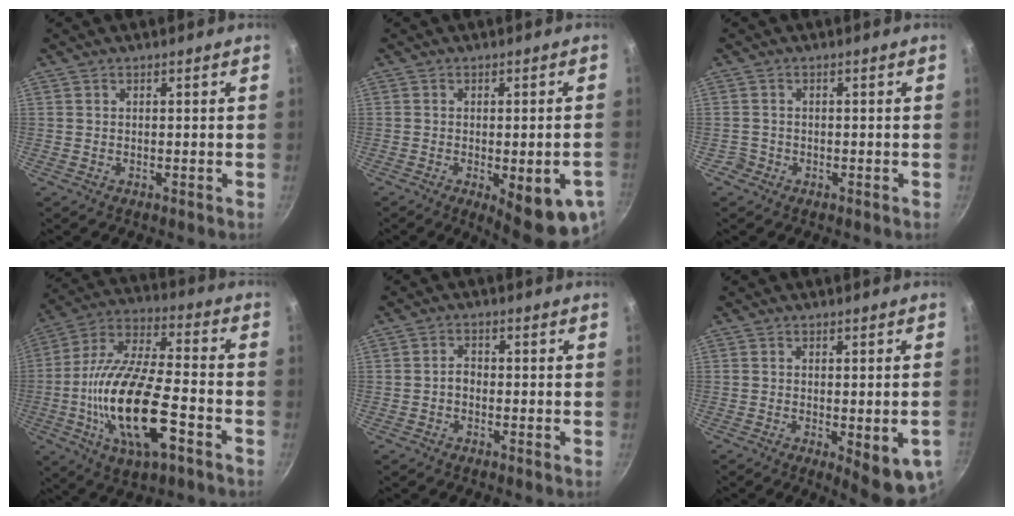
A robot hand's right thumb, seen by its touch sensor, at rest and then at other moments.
{"total": 13.3, "force": [-4.5, 4.0, 11.8], "torque": [-0.122, -0.001, -0.048]}
{"total": 1.5, "force": [-0.8, 1.2, 0.0], "torque": [0.009, 0.016, -0.013]}
{"total": 21.5, "force": [-6.7, 8.2, 18.7], "torque": [-0.354, 0.024, -0.131]}
{"total": 1.9, "force": [-0.7, 1.3, 1.2], "torque": [-0.016, 0.015, -0.016]}
{"total": 9.4, "force": [-2.8, 2.7, 8.6], "torque": [-0.086, -0.003, -0.026]}